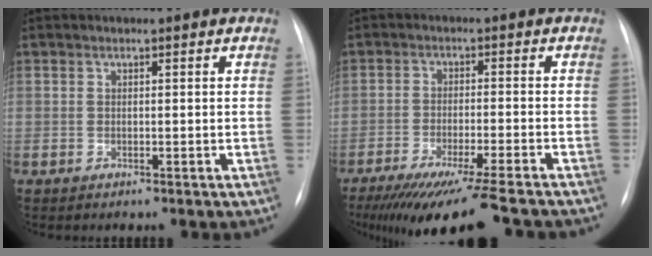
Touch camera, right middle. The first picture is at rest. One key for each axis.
{"total": 16.1, "fx": -13.6, "fy": -0.2, "fz": 8.7, "tx": -0.120, "ty": -0.048, "tz": -0.202}